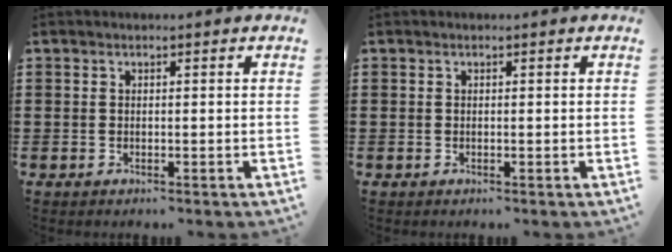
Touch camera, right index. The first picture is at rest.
{"total": 0.0}